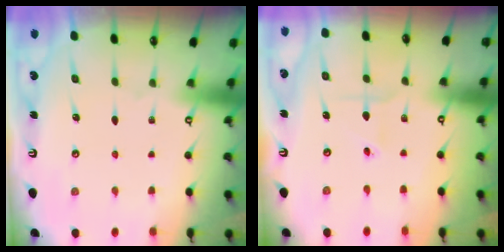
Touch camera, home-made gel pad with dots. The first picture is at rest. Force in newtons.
{"total": 1.9, "press": 1.6, "slide": 0.9}